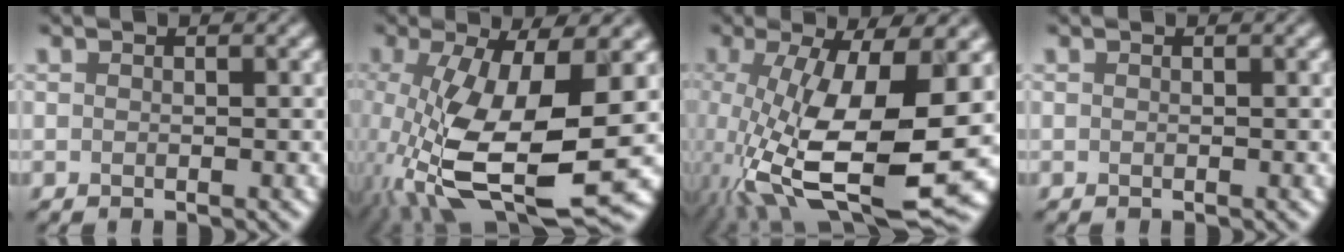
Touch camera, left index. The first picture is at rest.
{"total": 12.9, "force": [-3.1, 4.6, 11.6], "torque": [-0.243, -0.034, -0.047]}
{"total": 14.2, "force": [-3.5, 4.8, 12.9], "torque": [-0.246, -0.024, -0.056]}
{"total": 0.0}